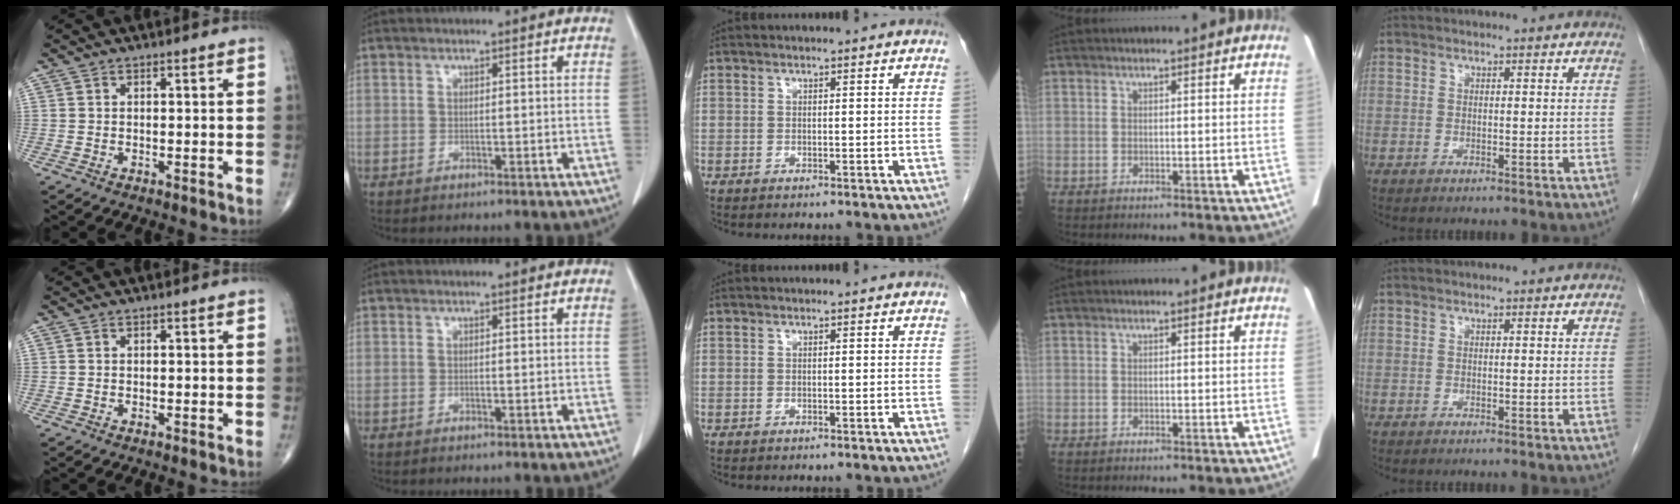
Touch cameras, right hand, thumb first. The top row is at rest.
{}